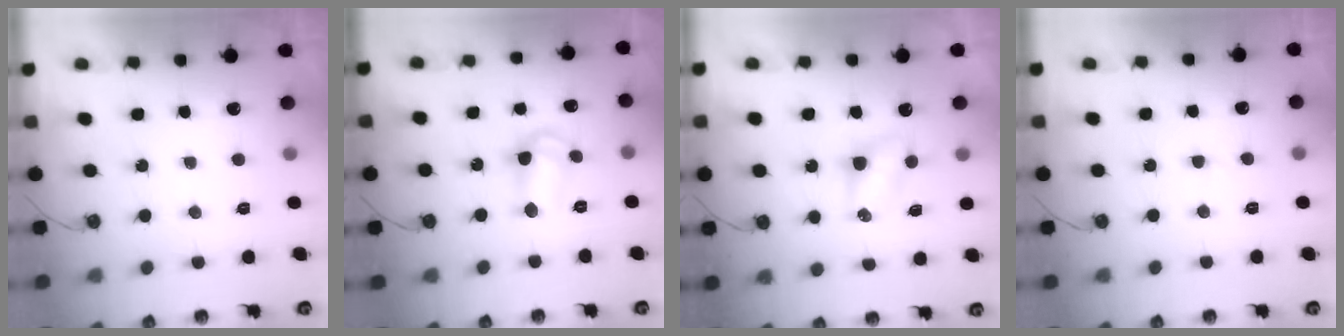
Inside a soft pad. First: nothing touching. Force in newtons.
{"total": 10.0, "press": 9.3, "slide": 3.7}
{"total": 5.3, "press": 5.3, "slide": 0.4}
{"total": 2.5, "press": 2.5, "slide": 0.4}